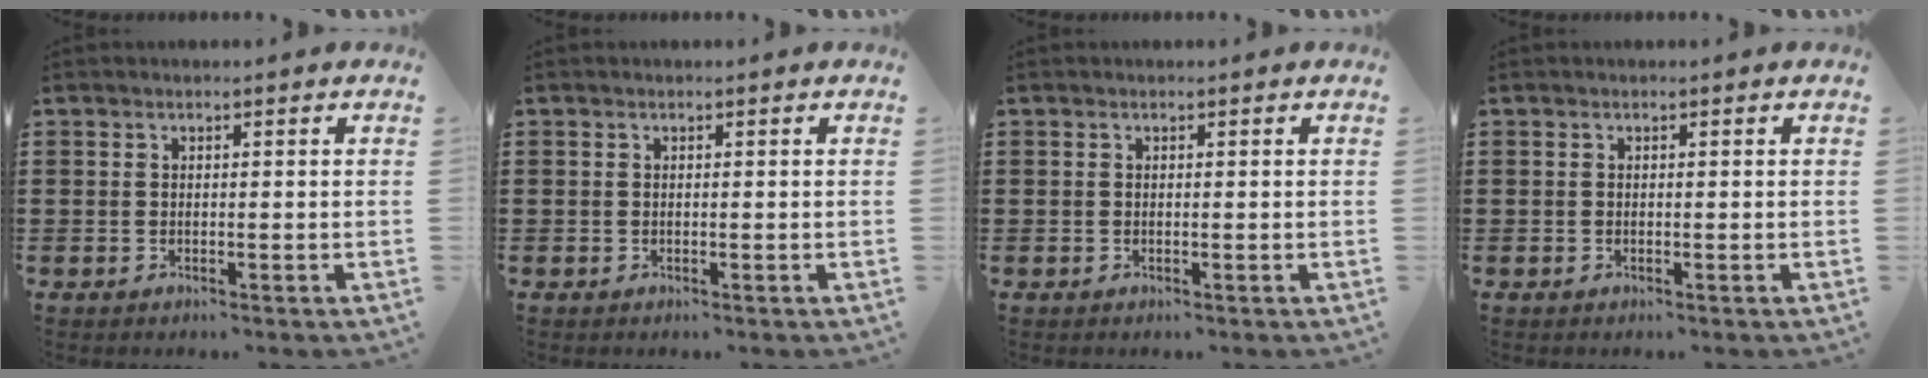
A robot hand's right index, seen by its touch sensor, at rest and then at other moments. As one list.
[{"total": 0.0}, {"total": 0.0}, {"total": 0.0}]